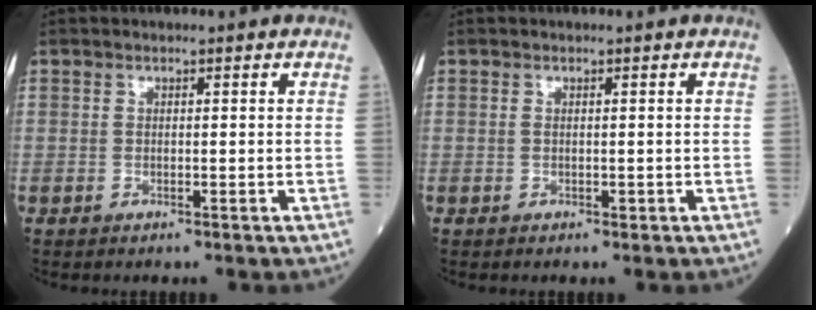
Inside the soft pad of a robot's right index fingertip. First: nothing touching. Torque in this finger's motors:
{"motor_torque": [-0.12, -0.06, -0.03, -0.01]}